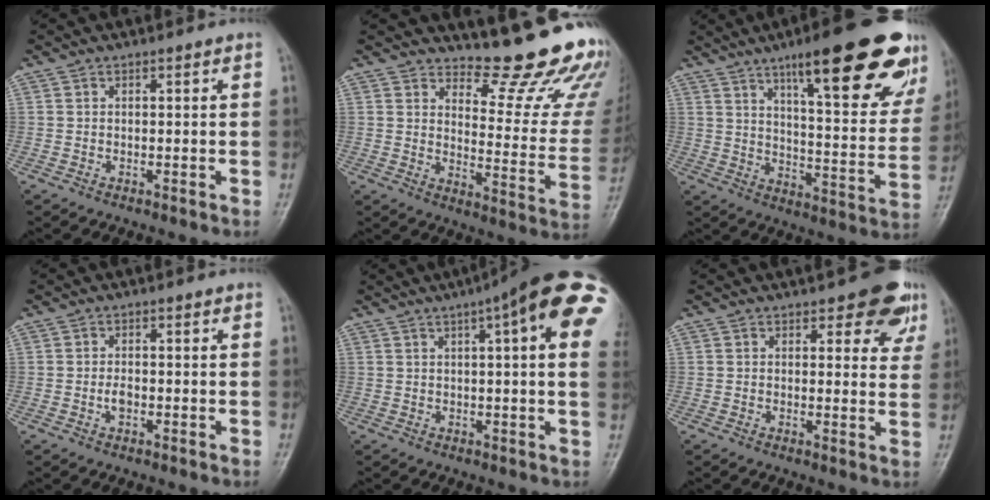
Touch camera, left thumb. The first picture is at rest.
{"total": 18.0, "force": [15.5, 4.0, 8.3], "torque": [-0.062, -0.165, 0.190]}
{"total": 26.2, "force": [15.4, 6.2, 20.2], "torque": [-0.247, -0.048, 0.220]}
{"total": 1.8, "force": [-0.5, 1.1, 1.3], "torque": [-0.021, 0.001, -0.011]}
{"total": 19.5, "force": [7.2, 4.2, 17.6], "torque": [-0.225, 0.020, 0.088]}
{"total": 7.9, "force": [5.1, 3.5, 4.8], "torque": [-0.020, -0.025, 0.054]}